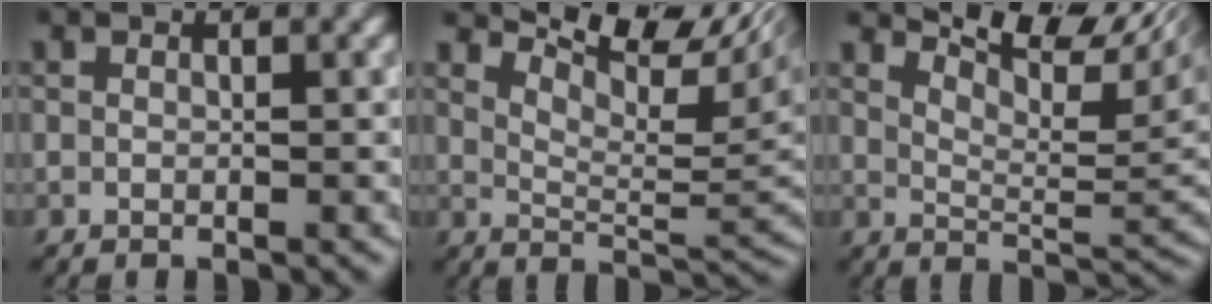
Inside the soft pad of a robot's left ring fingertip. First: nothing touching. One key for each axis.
{"total": 9.3, "fx": 5.1, "fy": 3.2, "fz": 7.1, "tx": -0.070, "ty": 0.009, "tz": 0.077}
{"total": 8.7, "fx": 5.3, "fy": 2.4, "fz": 6.5, "tx": -0.064, "ty": 0.012, "tz": 0.079}